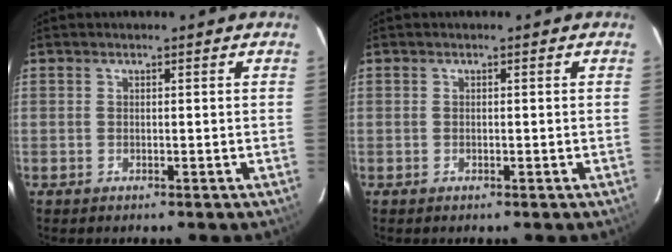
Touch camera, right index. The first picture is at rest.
{"total": 0.0}